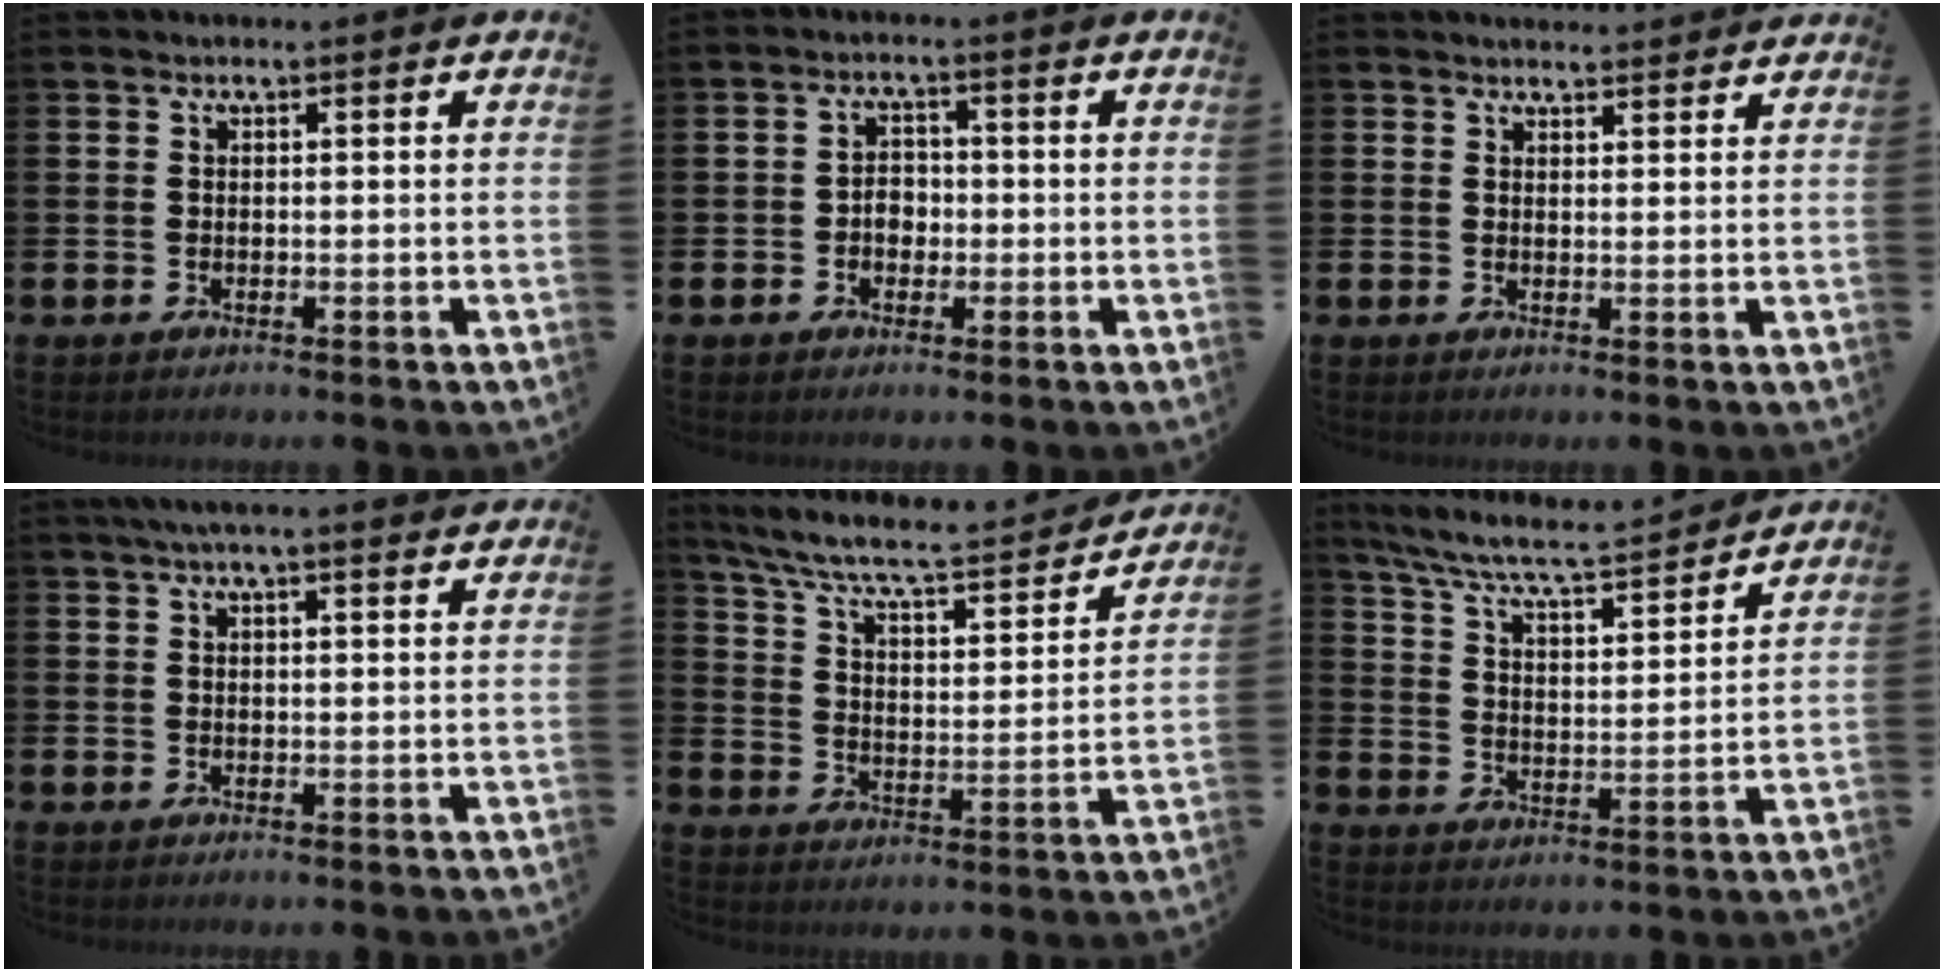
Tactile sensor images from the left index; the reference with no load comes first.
{"total": 2.7, "force": [-0.7, 2.1, 1.5], "torque": [-0.017, 0.002, -0.020]}
{"total": 2.4, "force": [2.4, 0.3, -0.2], "torque": [0.011, -0.016, 0.042]}
{"total": 3.0, "force": [2.6, 0.2, 1.5], "torque": [-0.029, -0.004, 0.045]}
{"total": 8.1, "force": [7.3, 1.4, 3.2], "torque": [-0.096, -0.051, 0.121]}
{"total": 7.3, "force": [6.9, 0.4, 2.5], "torque": [-0.078, -0.053, 0.115]}